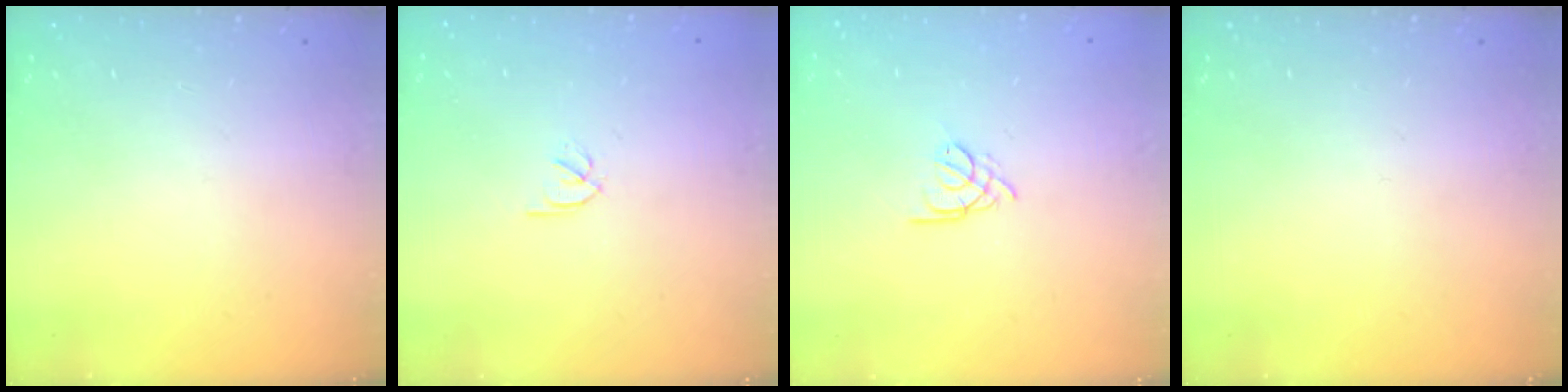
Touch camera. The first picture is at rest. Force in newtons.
{"total": 1.8, "press": 1.7, "slide": 0.5}
{"total": 2.7, "press": 2.6, "slide": 0.5}
{"total": 0.0}